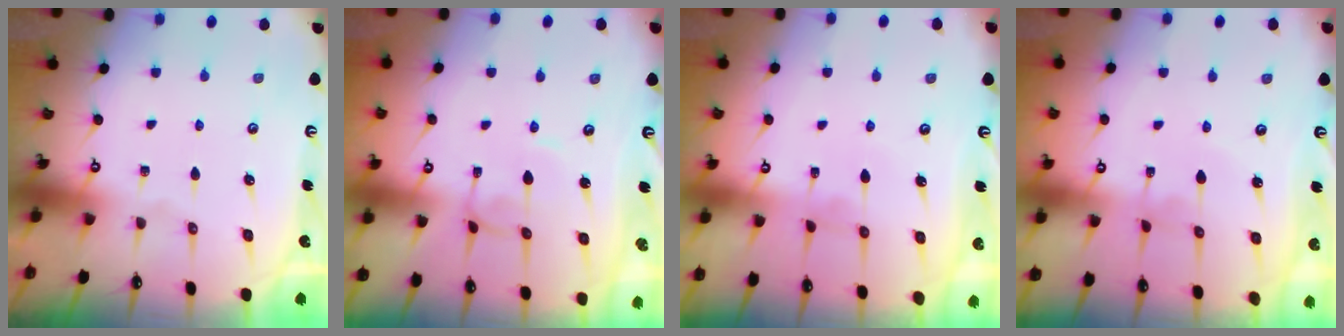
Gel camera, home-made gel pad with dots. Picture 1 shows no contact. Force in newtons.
{"total": 1.9, "press": 1.9, "slide": 0.3}
{"total": 0.0}
{"total": 2.7, "press": 2.7, "slide": 0.1}